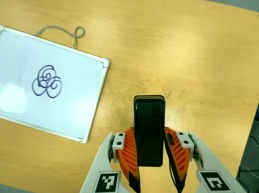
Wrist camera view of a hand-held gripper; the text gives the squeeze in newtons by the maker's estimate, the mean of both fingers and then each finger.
{"total": 4.2, "left": 2.9, "right": 5.5}